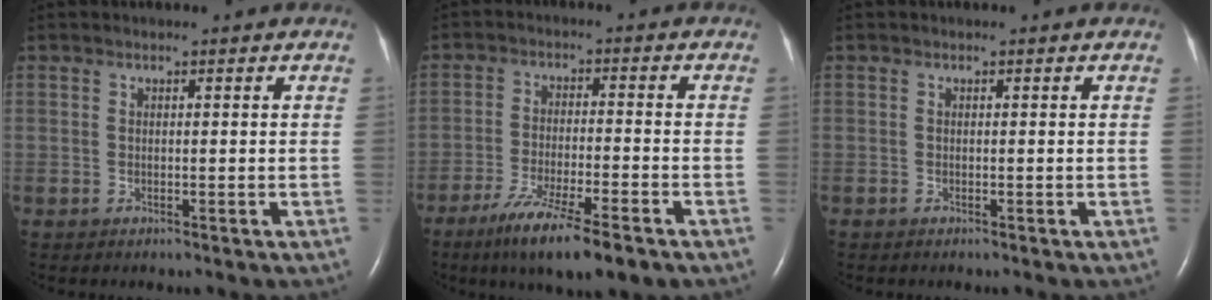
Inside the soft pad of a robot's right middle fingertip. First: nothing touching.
{"total": 11.3, "force": [-7.4, 1.2, 8.4], "torque": [-0.148, -0.027, -0.117]}
{"total": 0.0}